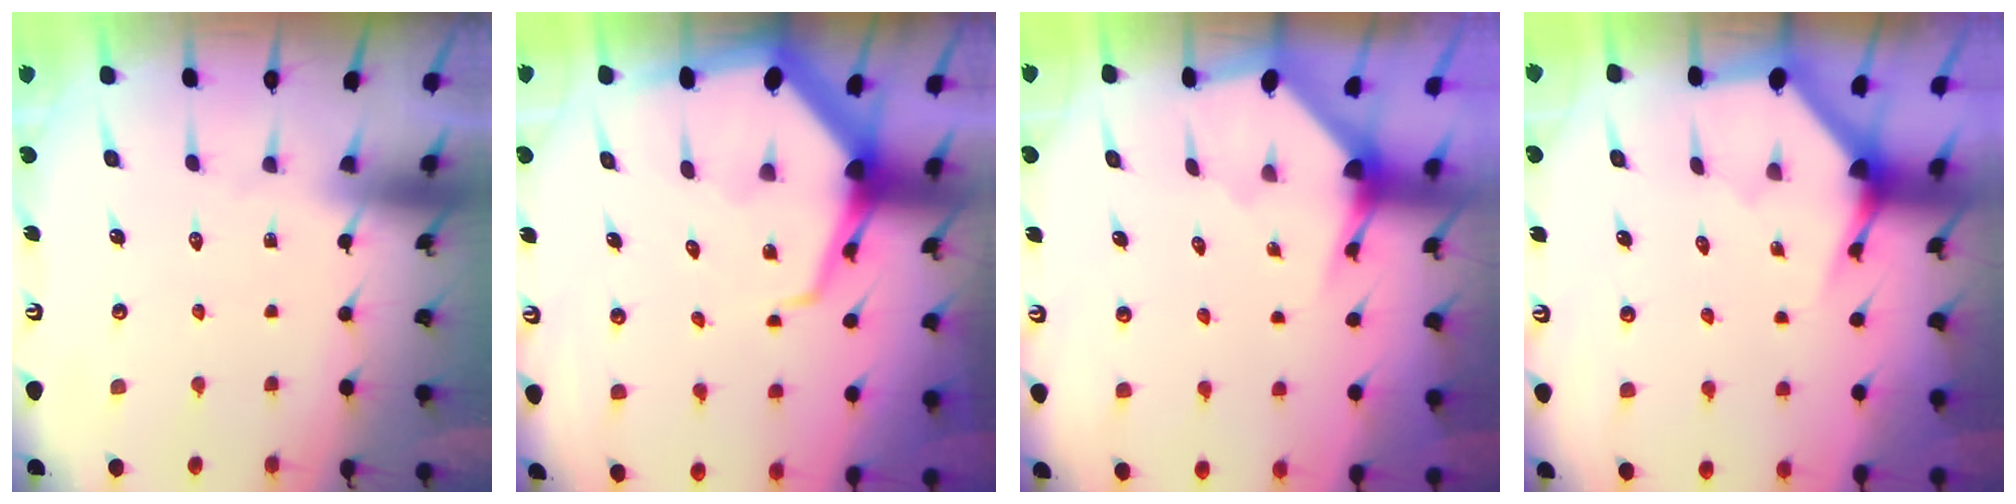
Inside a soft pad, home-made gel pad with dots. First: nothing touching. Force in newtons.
{"total": 9.7, "press": 9.6, "slide": 1.2}
{"total": 2.8, "press": 2.8, "slide": 0.3}
{"total": 3.5, "press": 3.5, "slide": 0.2}